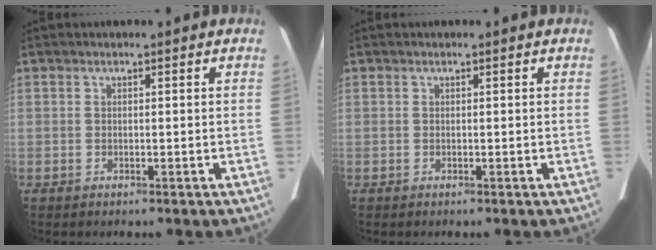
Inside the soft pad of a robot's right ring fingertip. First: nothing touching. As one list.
[{"total": 0.0}]